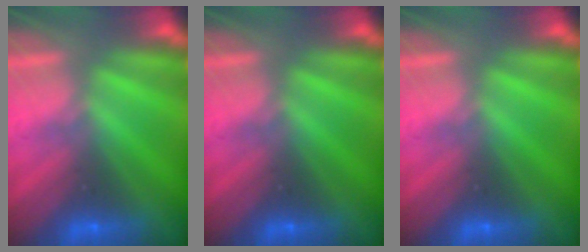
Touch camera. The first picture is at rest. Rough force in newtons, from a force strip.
{"total": 0.0}
{"total": 0.0}